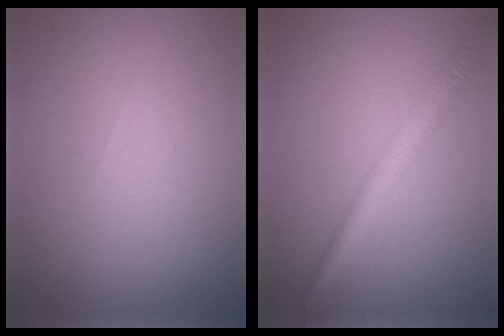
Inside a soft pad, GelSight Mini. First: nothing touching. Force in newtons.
{"total": 2.9, "press": 2.9, "slide": 0.1}